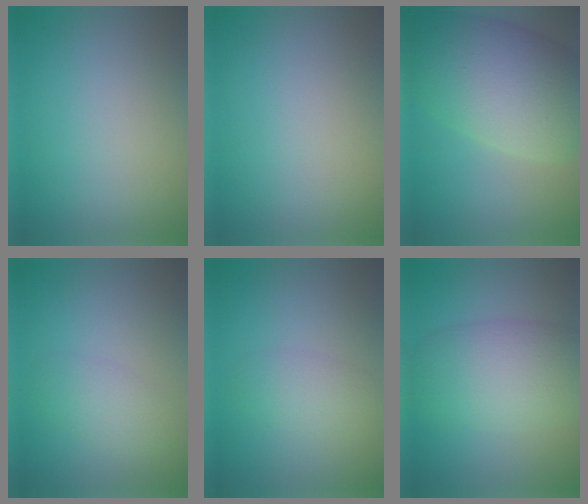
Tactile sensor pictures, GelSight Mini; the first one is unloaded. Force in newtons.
{"total": 0.0}
{"total": 10.8, "press": 10.8, "slide": 0.4}
{"total": 2.4, "press": 2.4, "slide": 0.1}
{"total": 2.4, "press": 2.4, "slide": 0.1}
{"total": 7.4, "press": 7.4, "slide": 0.3}